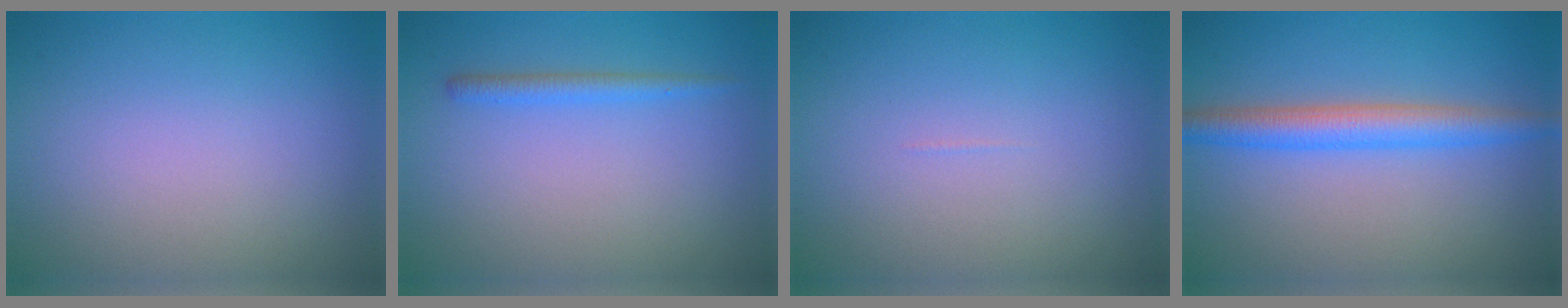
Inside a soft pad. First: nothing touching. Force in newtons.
{"total": 1.4, "press": 1.4, "slide": 0.1}
{"total": 0.0}
{"total": 3.9, "press": 3.9, "slide": 0.0}